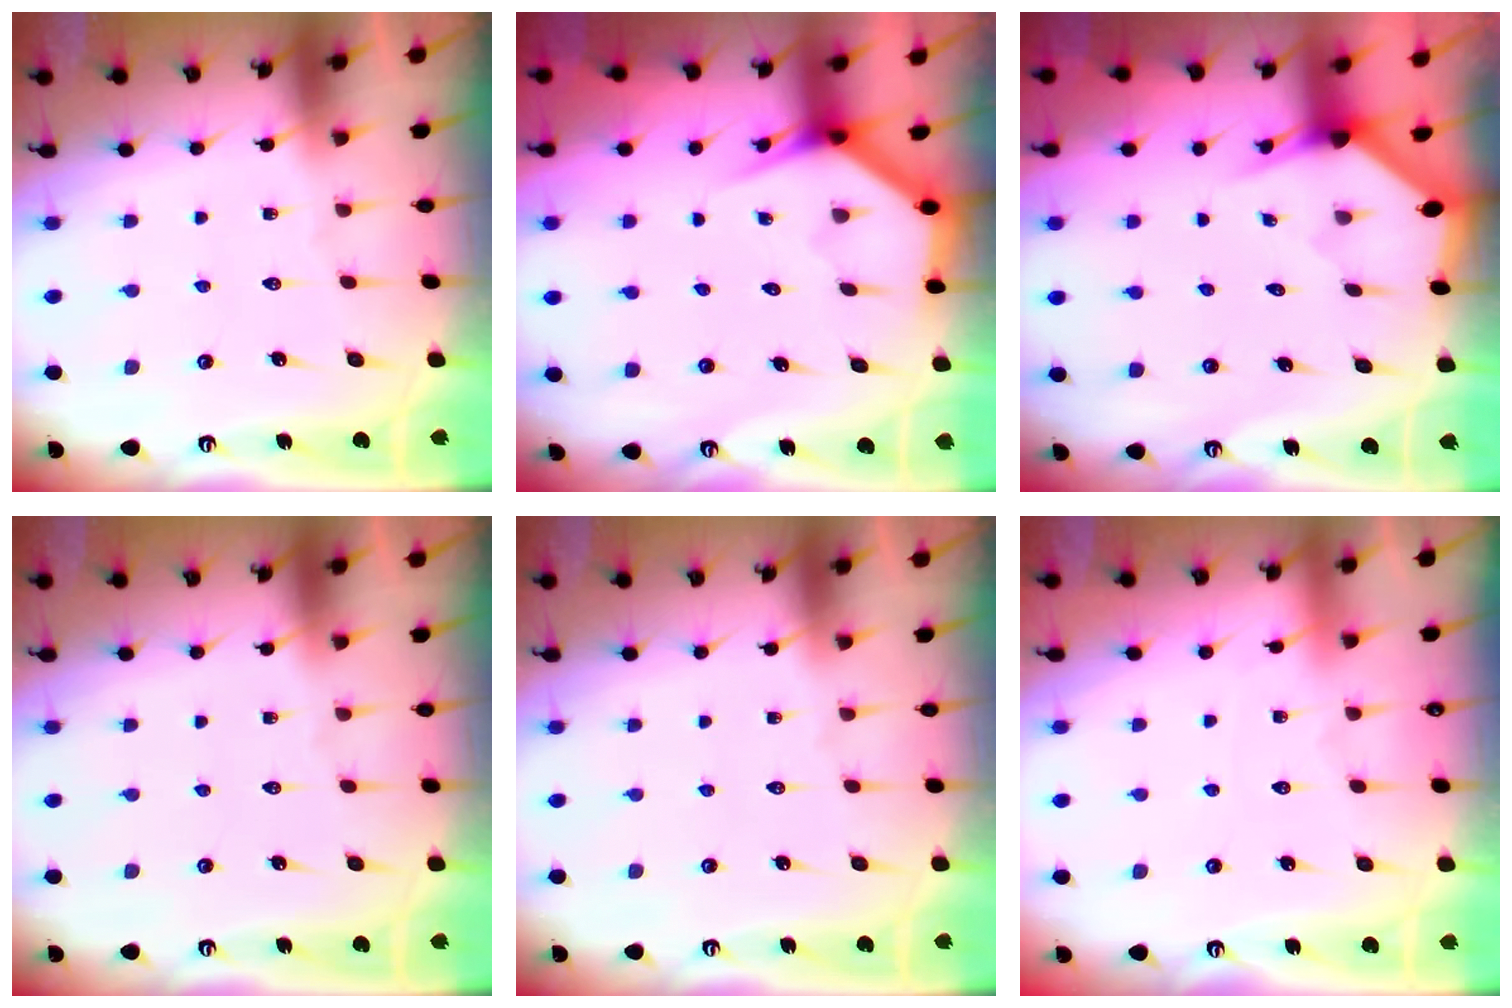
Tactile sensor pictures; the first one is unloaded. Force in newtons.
{"total": 3.6, "press": 3.6, "slide": 0.3}
{"total": 2.2, "press": 2.2, "slide": 0.1}
{"total": 0.0}
{"total": 0.0}
{"total": 1.4, "press": 1.3, "slide": 0.3}